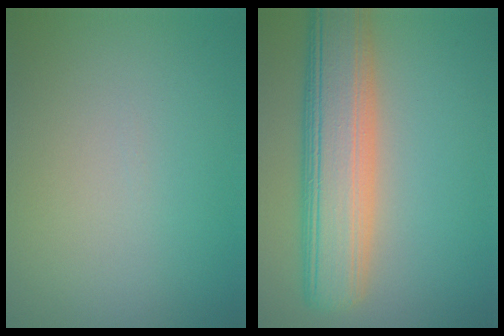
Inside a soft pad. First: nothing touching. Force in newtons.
{"total": 9.2, "press": 9.1, "slide": 0.7}